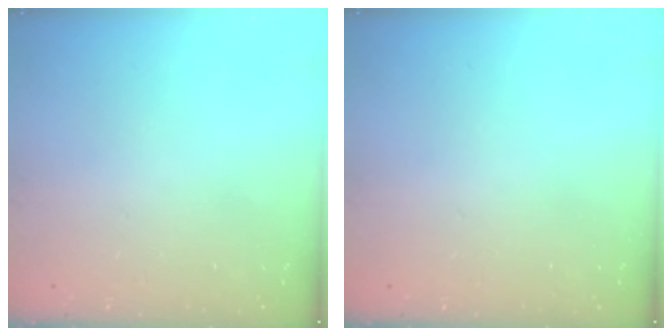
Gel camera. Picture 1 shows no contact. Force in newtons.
{"total": 0.0}